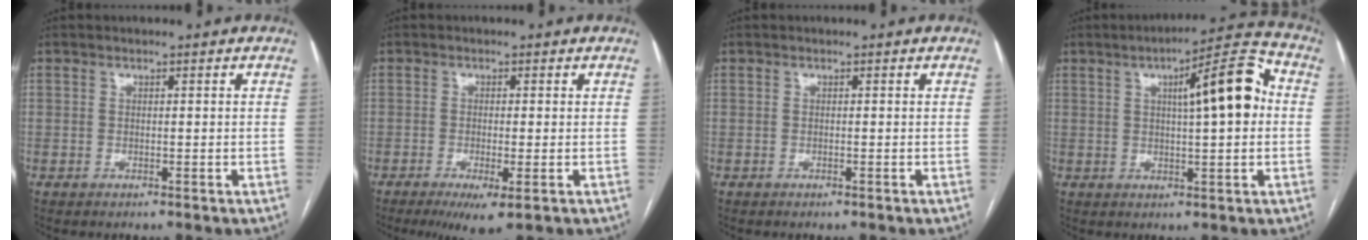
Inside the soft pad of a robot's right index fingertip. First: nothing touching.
{"total": 4.8, "force": [-2.3, 0.6, 4.2], "torque": [-0.069, -0.013, -0.035]}
{"total": 0.0}
{"total": 11.6, "force": [2.0, 1.8, 11.3], "torque": [-0.157, 0.030, 0.024]}